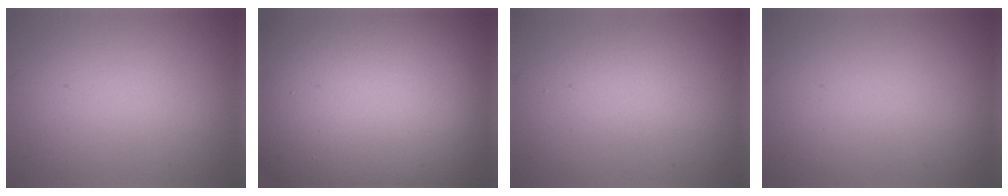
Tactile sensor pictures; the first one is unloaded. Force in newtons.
{"total": 25.8, "press": 25.7, "slide": 1.5}
{"total": 1.7, "press": 1.7, "slide": 0.0}
{"total": 0.0}